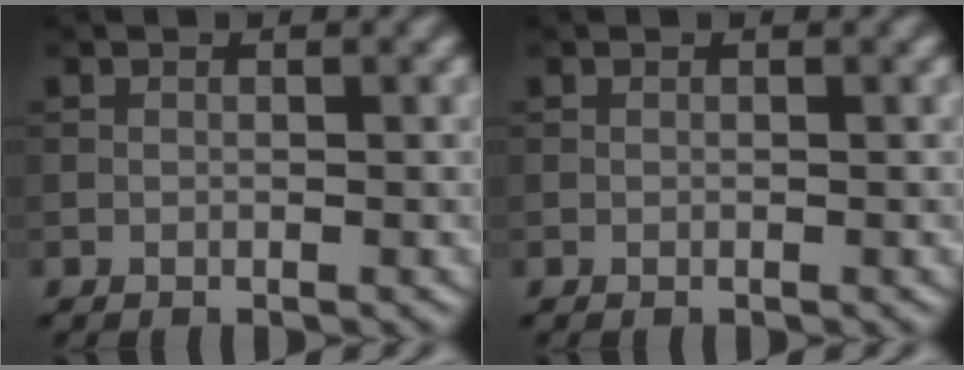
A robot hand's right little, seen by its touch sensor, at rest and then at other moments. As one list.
[{"total": 0.0}]